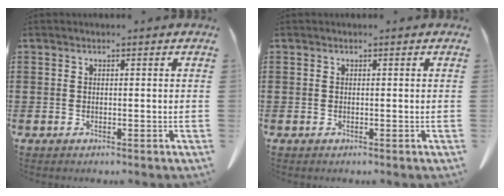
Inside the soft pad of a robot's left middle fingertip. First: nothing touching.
{"total": 0.0}